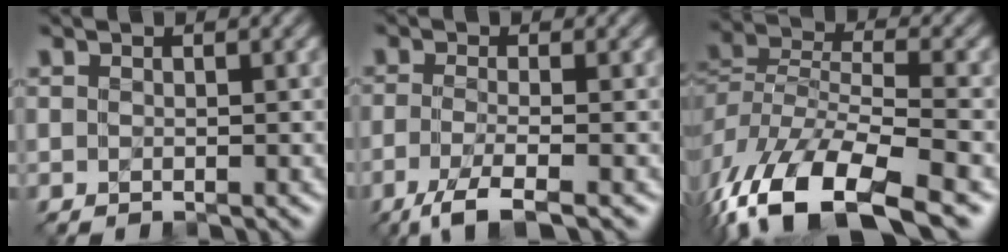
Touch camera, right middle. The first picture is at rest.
{"total": 3.0, "force": [-2.3, 0.1, 1.9], "torque": [-0.061, -0.004, -0.050]}
{"total": 11.6, "force": [-7.7, 4.7, 7.2], "torque": [-0.183, -0.001, -0.129]}